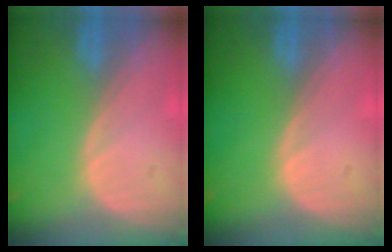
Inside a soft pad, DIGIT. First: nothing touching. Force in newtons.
{"total": 0.0}